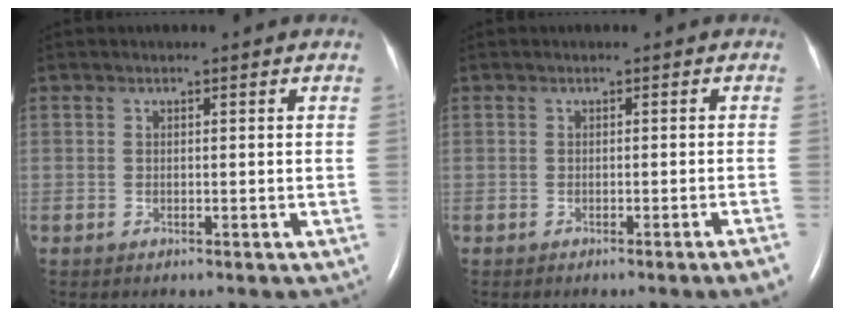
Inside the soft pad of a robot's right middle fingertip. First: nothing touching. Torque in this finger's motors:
{"motor_torque": [0.29, -0.22, 0.00, 0.00]}